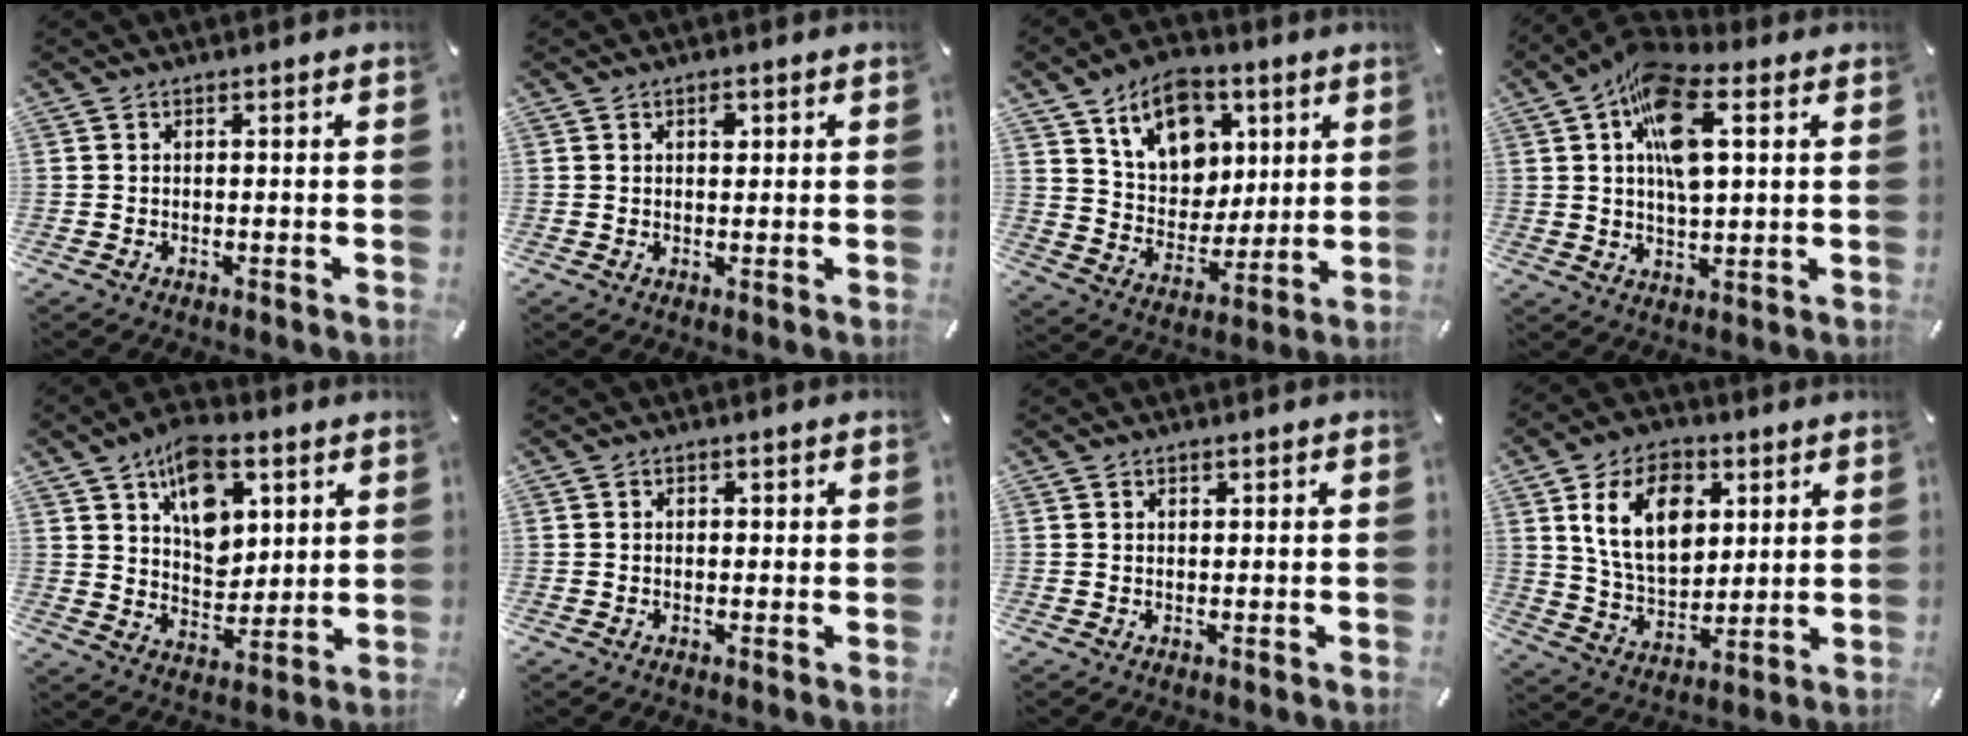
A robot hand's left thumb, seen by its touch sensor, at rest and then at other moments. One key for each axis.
{"total": 2.0, "fx": 0.8, "fy": 1.3, "fz": 1.3, "tx": -0.011, "ty": -0.002, "tz": 0.011}
{"total": 14.4, "fx": 7.3, "fy": 10.9, "fz": 5.7, "tx": -0.089, "ty": -0.037, "tz": 0.140}
{"total": 14.9, "fx": 4.8, "fy": 7.6, "fz": 11.9, "tx": -0.217, "ty": -0.002, "tz": 0.083}
{"total": 13.2, "fx": 6.7, "fy": 8.6, "fz": 7.4, "tx": -0.103, "ty": -0.029, "tz": 0.119}
{"total": 1.0, "fx": 0.1, "fy": 0.9, "fz": 0.4, "tx": 0.000, "ty": 0.003, "tz": -0.001}
{"total": 0.9, "fx": 0.5, "fy": 0.7, "fz": 0.3, "tx": -0.007, "ty": 0.002, "tz": 0.009}
{"total": 14.9, "fx": 5.6, "fy": 10.3, "fz": 9.2, "tx": -0.174, "ty": -0.003, "tz": 0.102}